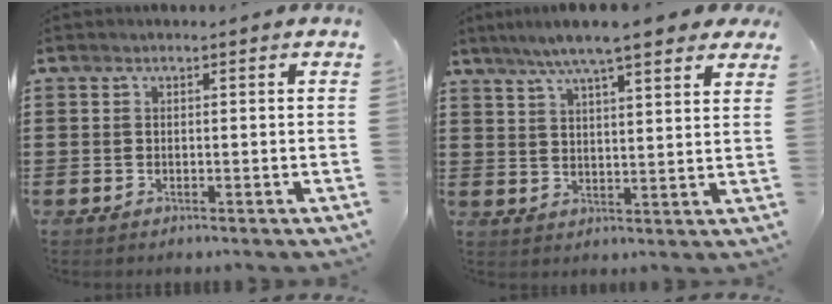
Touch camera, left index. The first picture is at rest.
{"total": 7.5, "force": [6.1, 0.6, 4.3], "torque": [-0.101, -0.011, 0.107]}